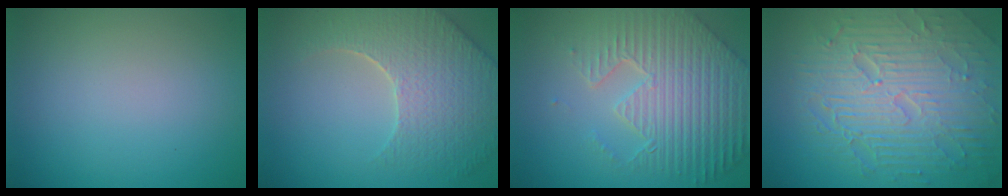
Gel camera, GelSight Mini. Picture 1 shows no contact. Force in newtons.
{"total": 6.6, "press": 5.4, "slide": 3.8}
{"total": 8.2, "press": 5.9, "slide": 5.6}
{"total": 10.1, "press": 6.5, "slide": 7.7}